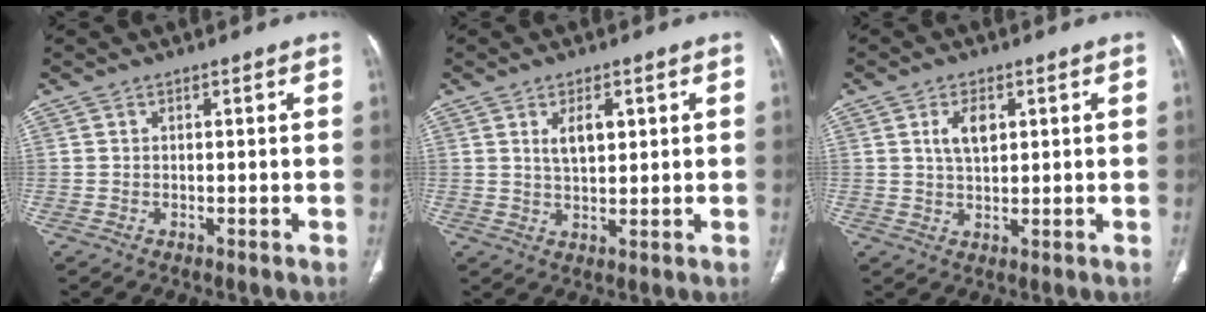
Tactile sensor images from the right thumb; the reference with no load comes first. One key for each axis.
{"total": 4.8, "fx": 1.7, "fy": 2.3, "fz": 3.9, "tx": -0.057, "ty": -0.010, "tz": 0.031}
{"total": 4.7, "fx": 1.5, "fy": 2.6, "fz": 3.6, "tx": -0.057, "ty": -0.004, "tz": 0.031}